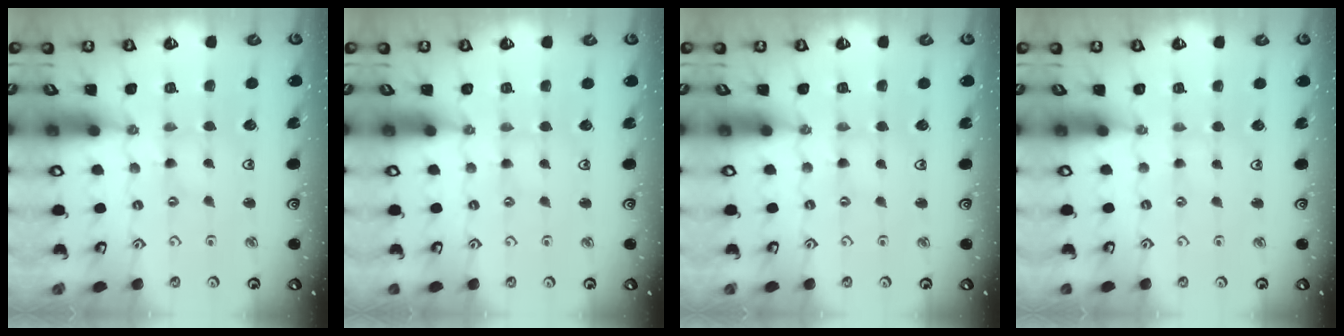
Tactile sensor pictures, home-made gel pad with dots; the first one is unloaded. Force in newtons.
{"total": 0.6, "press": 0.6, "slide": 0.2}
{"total": 0.8, "press": 0.8, "slide": 0.1}
{"total": 0.5, "press": 0.5, "slide": 0.1}